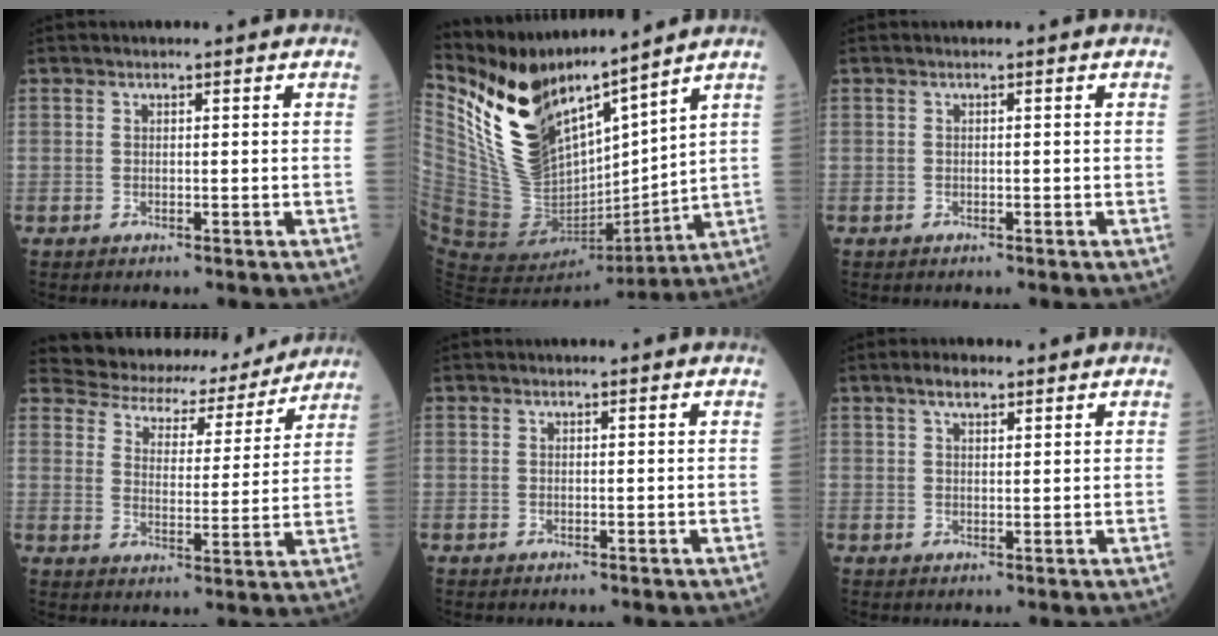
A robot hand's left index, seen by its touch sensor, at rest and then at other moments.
{"total": 16.3, "force": [12.7, 4.8, 8.9], "torque": [-0.176, -0.006, 0.253]}
{"total": 0.0}
{"total": 14.4, "force": [13.3, 5.0, 2.5], "torque": [-0.029, 0.002, 0.169]}
{"total": 0.0}
{"total": 3.0, "force": [2.1, 1.1, 1.8], "torque": [-0.036, 0.007, 0.036]}